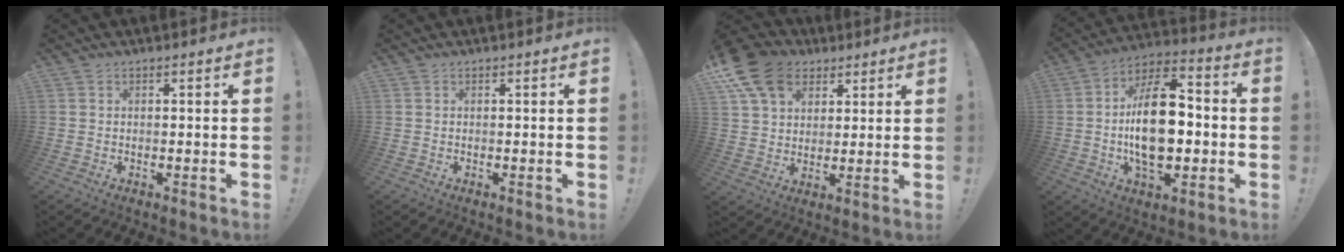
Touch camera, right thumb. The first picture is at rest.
{"total": 0.0}
{"total": 16.2, "force": [7.9, 11.9, 7.7], "torque": [-0.117, -0.029, 0.157]}
{"total": 20.7, "force": [-2.0, 11.8, 16.9], "torque": [-0.284, 0.013, -0.034]}